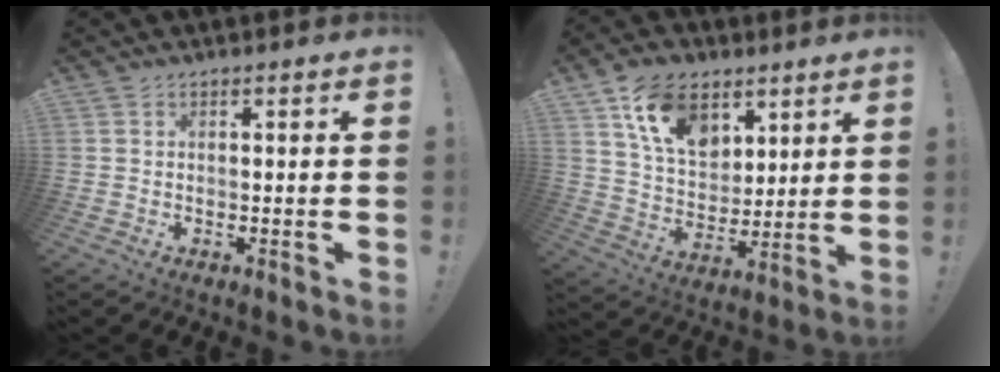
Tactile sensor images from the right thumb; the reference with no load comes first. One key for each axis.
{"total": 15.9, "fx": 8.7, "fy": 10.5, "fz": 8.1, "tx": -0.131, "ty": -0.037, "tz": 0.165}